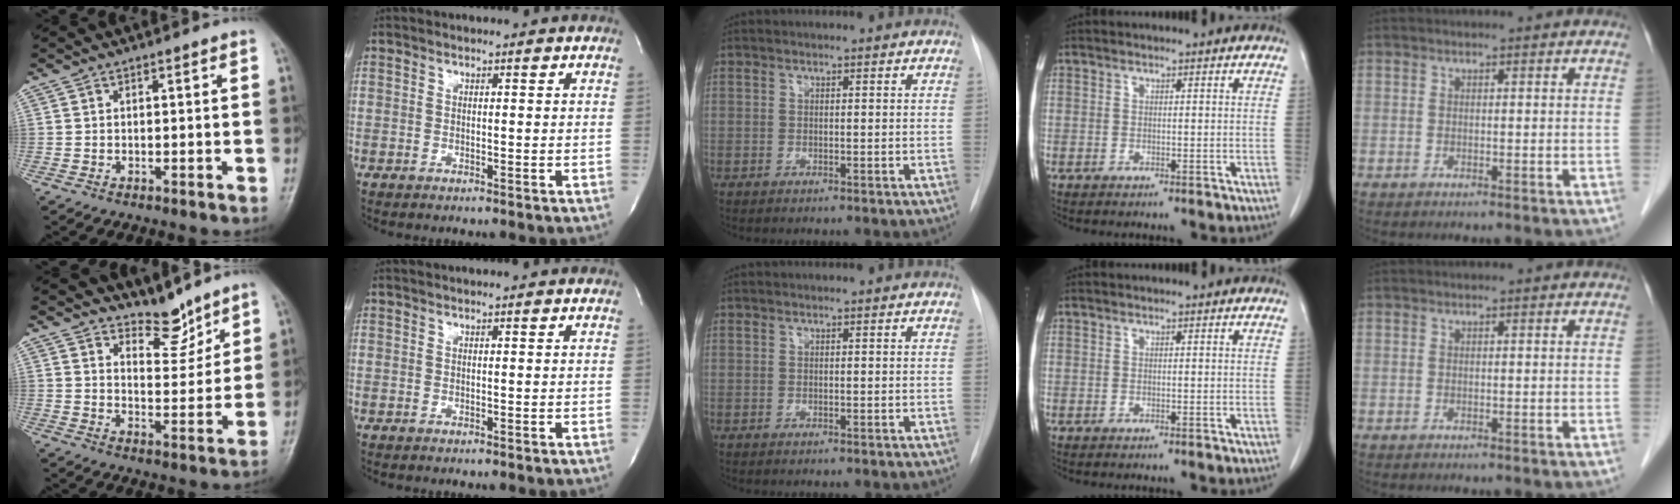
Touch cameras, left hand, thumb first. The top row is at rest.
{"thumb": {"total": 6.7, "force": [5.9, 2.5, 1.8], "torque": [-0.003, -0.057, 0.106]}, "index": {"total": 2.0, "force": [1.9, -0.1, 0.6], "torque": [-0.009, 0.012, 0.023]}}